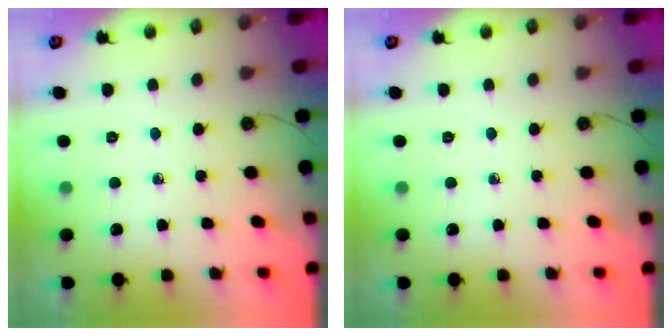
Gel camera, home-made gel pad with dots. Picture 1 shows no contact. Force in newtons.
{"total": 0.0}